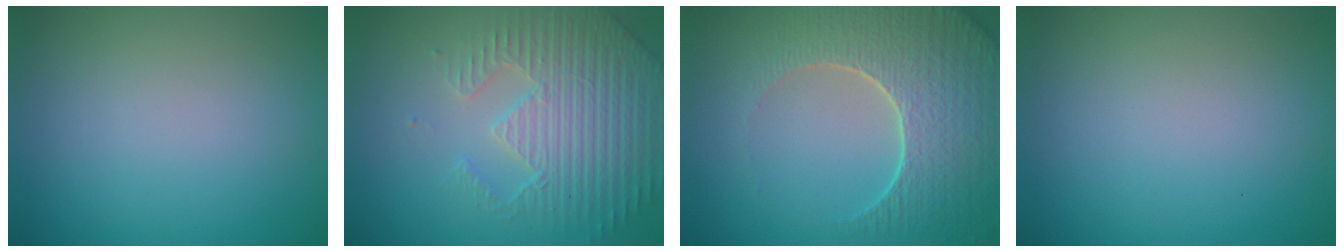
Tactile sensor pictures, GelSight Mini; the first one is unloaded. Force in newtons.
{"total": 4.5, "press": 4.5, "slide": 0.8}
{"total": 6.9, "press": 5.6, "slide": 3.9}
{"total": 0.0}